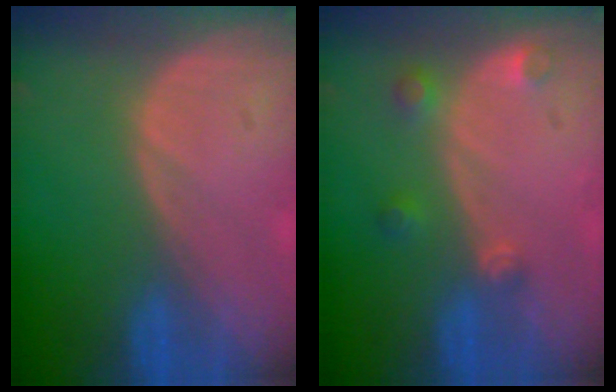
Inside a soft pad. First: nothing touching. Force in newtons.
{"total": 3.3, "press": 3.0, "slide": 1.2}